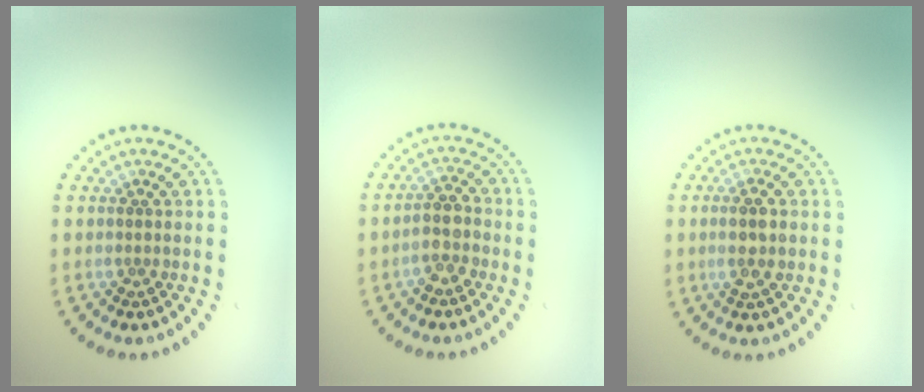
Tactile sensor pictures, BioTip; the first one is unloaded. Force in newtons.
{"total": 2.5, "press": 2.2, "slide": 1.0}
{"total": 2.2, "press": 2.1, "slide": 0.8}